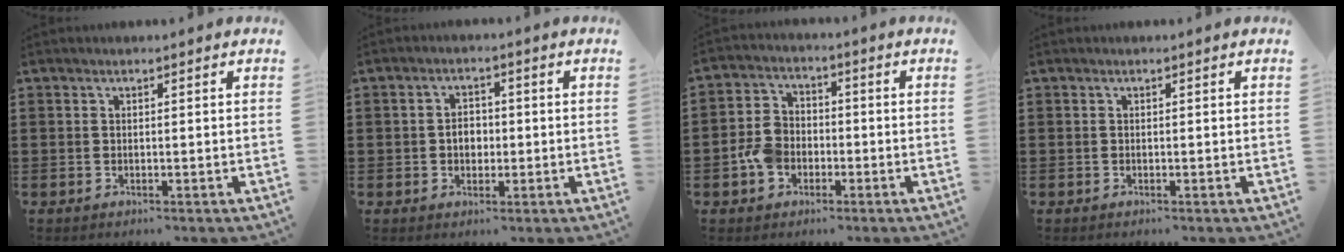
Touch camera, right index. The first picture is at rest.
{"total": 2.9, "force": [-0.3, 2.2, 1.9], "torque": [-0.033, 0.003, -0.010]}
{"total": 5.8, "force": [-2.0, 4.5, 3.1], "torque": [-0.088, 0.006, -0.045]}
{"total": 0.0}